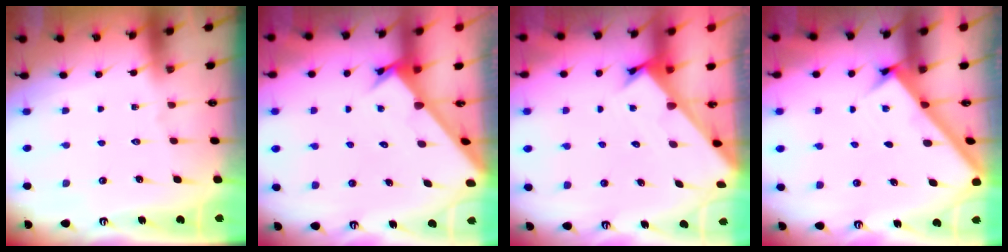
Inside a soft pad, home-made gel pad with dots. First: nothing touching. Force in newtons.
{"total": 2.6, "press": 2.5, "slide": 0.3}
{"total": 2.6, "press": 2.6, "slide": 0.2}
{"total": 2.4, "press": 2.4, "slide": 0.2}